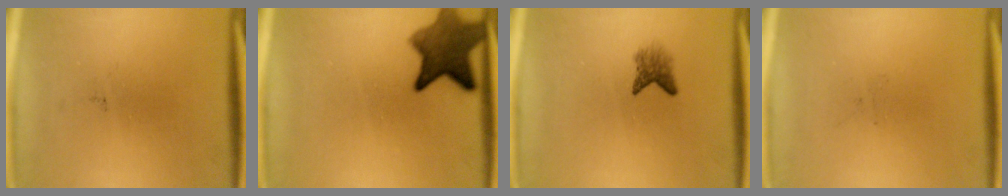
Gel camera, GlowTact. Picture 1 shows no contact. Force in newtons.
{"total": 8.5}
{"total": 2.3}
{"total": 0.0}